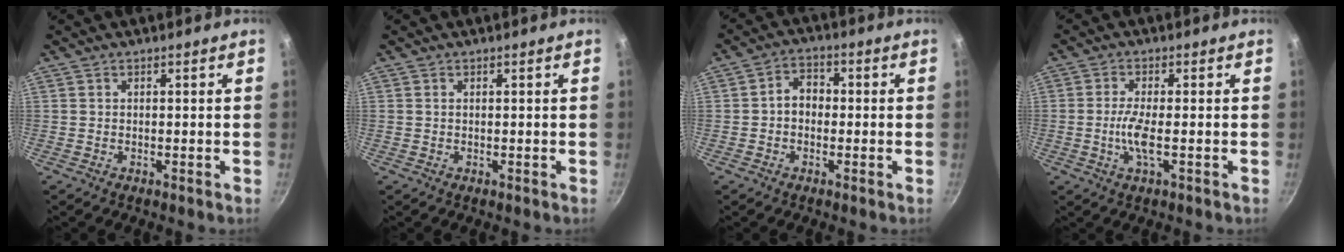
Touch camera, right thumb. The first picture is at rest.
{"total": 0.0}
{"total": 4.6, "force": [-0.5, 3.6, 2.8], "torque": [-0.022, 0.018, -0.018]}
{"total": 4.7, "force": [-1.0, 1.0, 4.4], "torque": [-0.099, 0.003, -0.025]}